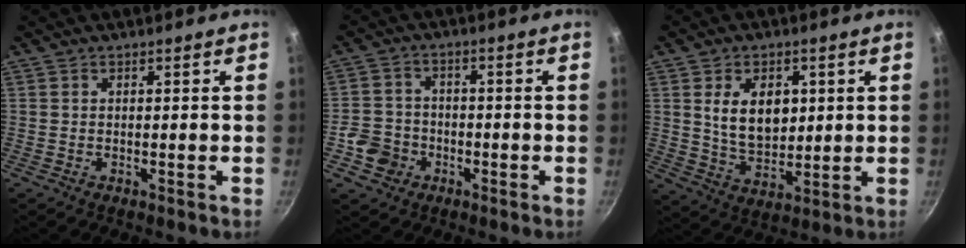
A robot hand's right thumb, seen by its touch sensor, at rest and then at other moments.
{"total": 6.4, "force": [-2.6, 5.5, 1.9], "torque": [-0.015, 0.021, -0.047]}
{"total": 10.4, "force": [2.6, 6.8, 7.4], "torque": [-0.092, -0.019, 0.057]}